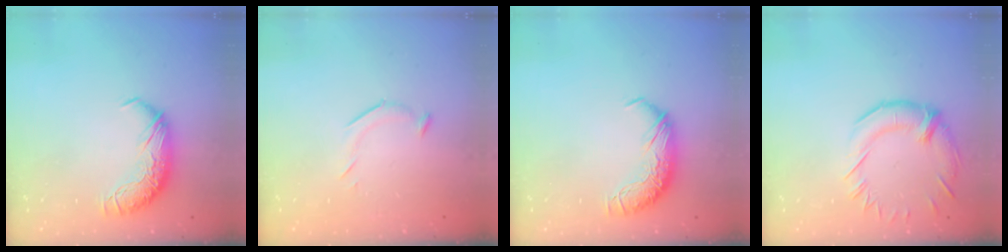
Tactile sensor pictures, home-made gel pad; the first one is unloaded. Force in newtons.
{"total": 6.5, "press": 6.5, "slide": 1.0}
{"total": 0.0}
{"total": 1.3, "press": 0.7, "slide": 1.1}